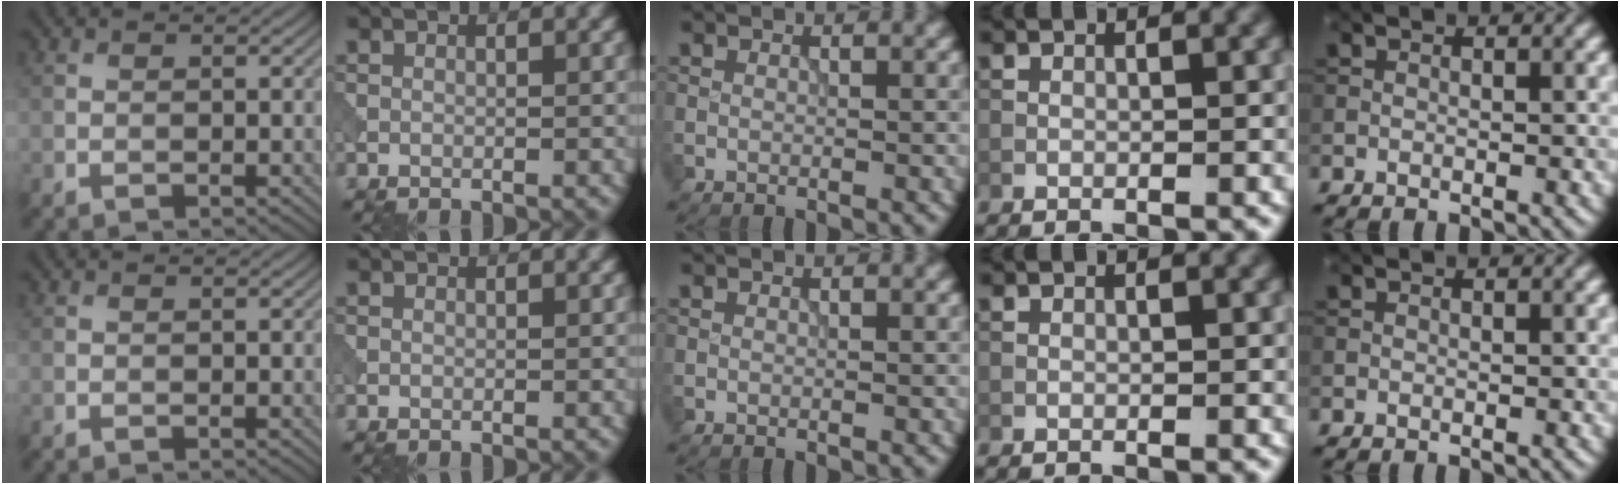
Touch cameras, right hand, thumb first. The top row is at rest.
{}